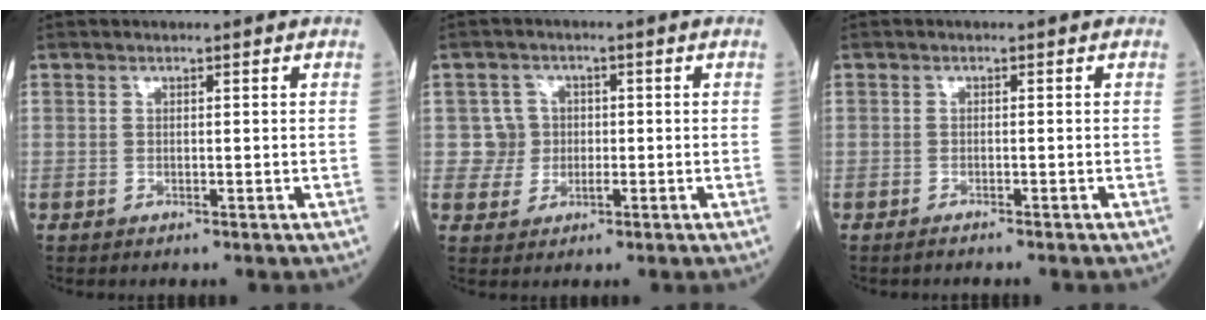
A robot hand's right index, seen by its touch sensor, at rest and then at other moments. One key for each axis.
{"total": 3.6, "fx": -0.1, "fy": 3.6, "fz": 0.0, "tx": 0.013, "ty": 0.008, "tz": -0.003}
{"total": 2.2, "fx": -1.9, "fy": -0.1, "fz": 1.0, "tx": -0.015, "ty": -0.001, "tz": -0.024}